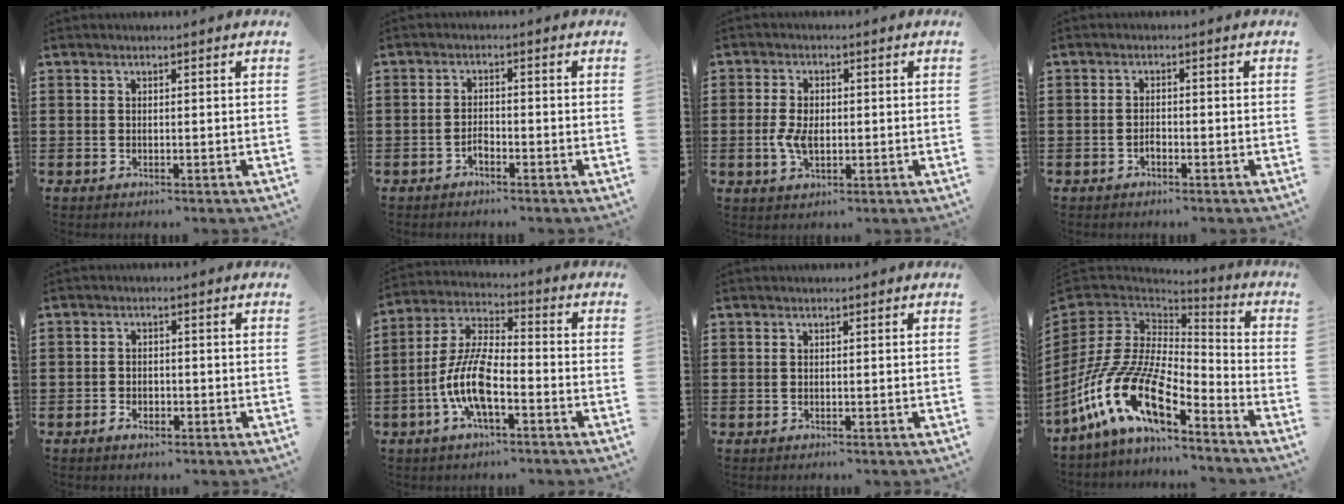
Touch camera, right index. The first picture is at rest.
{"total": 1.5, "force": [-1.2, 0.6, 0.7], "torque": [-0.019, 0.002, -0.025]}
{"total": 4.1, "force": [-0.3, 2.5, 3.3], "torque": [-0.077, 0.001, -0.009]}
{"total": 1.0, "force": [-0.7, 0.6, 0.6], "torque": [-0.014, -0.002, -0.013]}
{"total": 1.7, "force": [-1.1, 1.1, 0.7], "torque": [-0.016, 0.002, -0.023]}
{"total": 10.0, "force": [-3.6, 3.6, 8.6], "torque": [-0.203, -0.005, -0.074]}
{"total": 0.0}
{"total": 17.3, "force": [-9.7, 7.2, 12.4], "torque": [-0.285, 0.014, -0.189]}